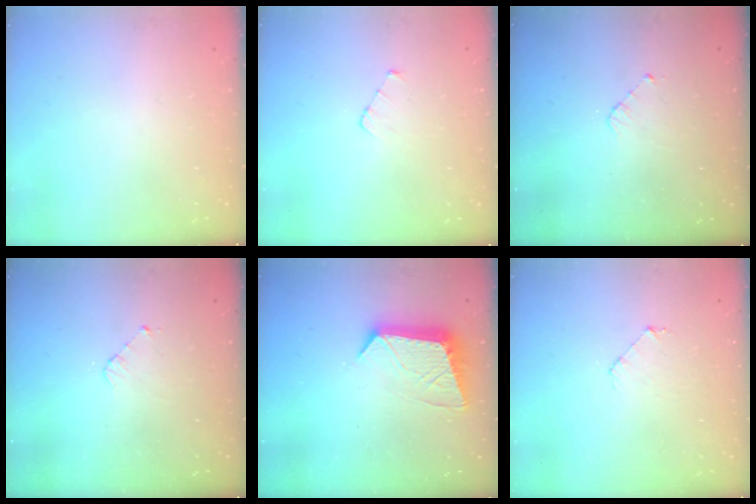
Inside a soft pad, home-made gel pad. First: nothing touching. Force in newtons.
{"total": 3.5, "press": 3.5, "slide": 0.3}
{"total": 3.0, "press": 3.0, "slide": 0.2}
{"total": 3.0, "press": 3.0, "slide": 0.2}
{"total": 11.2, "press": 11.2, "slide": 0.6}
{"total": 3.8, "press": 3.8, "slide": 0.3}